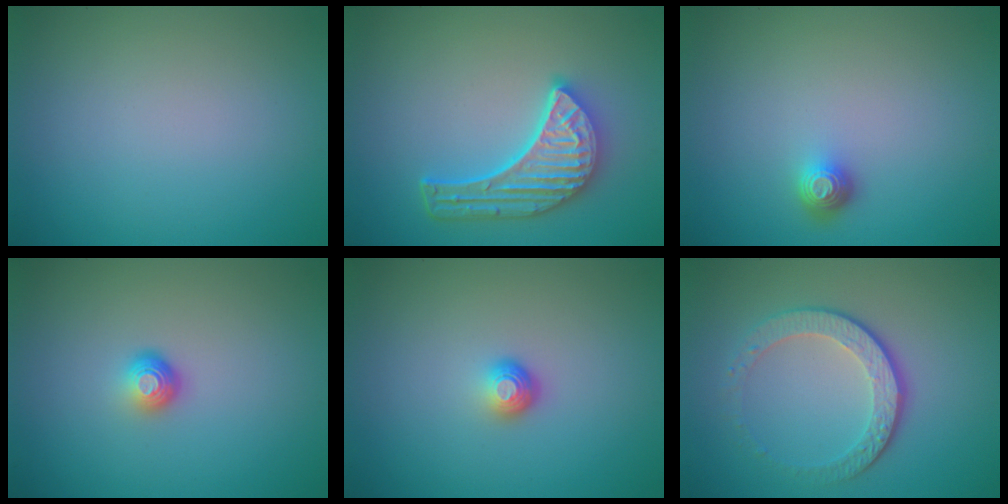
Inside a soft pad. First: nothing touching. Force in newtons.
{"total": 5.7, "press": 4.5, "slide": 3.5}
{"total": 1.6, "press": 1.1, "slide": 1.0}
{"total": 1.7, "press": 1.1, "slide": 1.3}
{"total": 1.7, "press": 1.2, "slide": 1.2}
{"total": 4.1, "press": 3.0, "slide": 2.8}